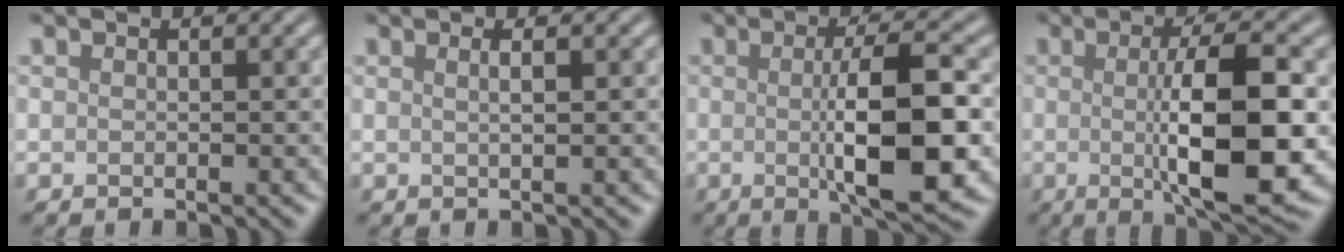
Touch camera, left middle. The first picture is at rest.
{"total": 2.0, "force": [0.6, 0.8, 1.8], "torque": [-0.013, 0.001, -0.010]}
{"total": 8.8, "force": [-0.5, 2.1, 8.5], "torque": [-0.126, -0.004, -0.006]}
{"total": 10.1, "force": [-0.5, 2.6, 9.7], "torque": [-0.142, -0.008, -0.005]}